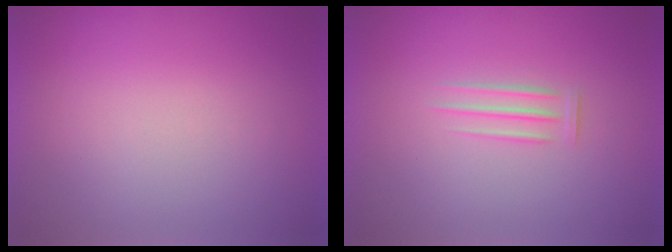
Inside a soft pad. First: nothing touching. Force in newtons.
{"total": 1.3}